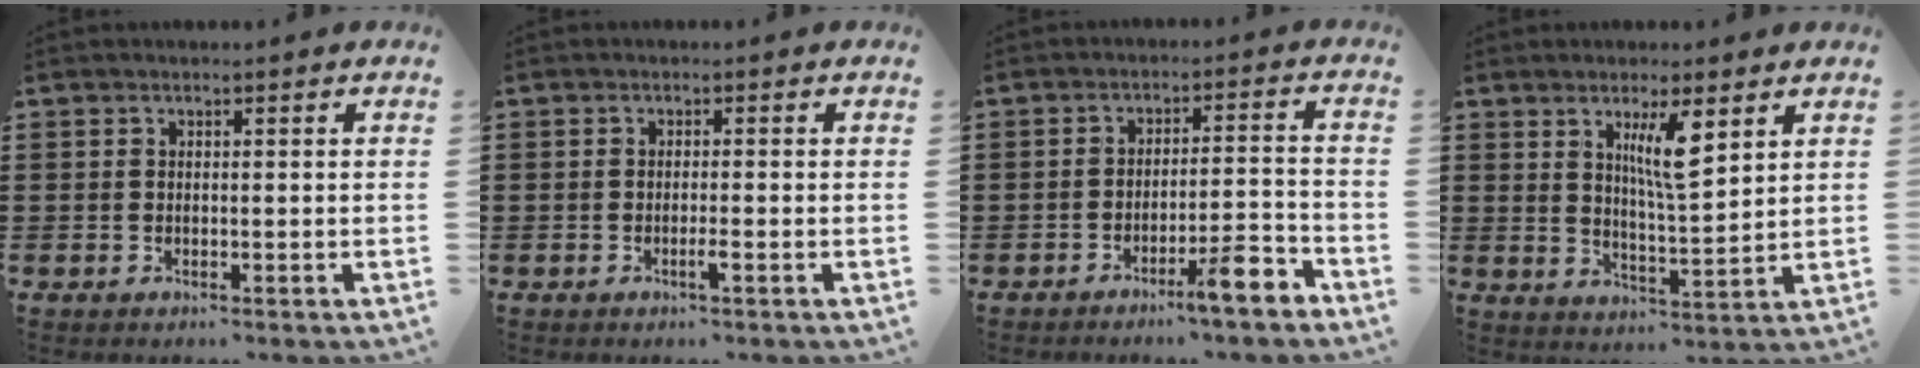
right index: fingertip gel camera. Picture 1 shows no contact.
{"total": 1.4, "force": [-0.8, 0.0, 1.2], "torque": [-0.021, -0.003, -0.013]}
{"total": 5.9, "force": [-4.1, 0.4, 4.2], "torque": [-0.064, -0.004, -0.072]}
{"total": 6.7, "force": [3.3, 1.3, 5.8], "torque": [-0.105, -0.003, 0.050]}